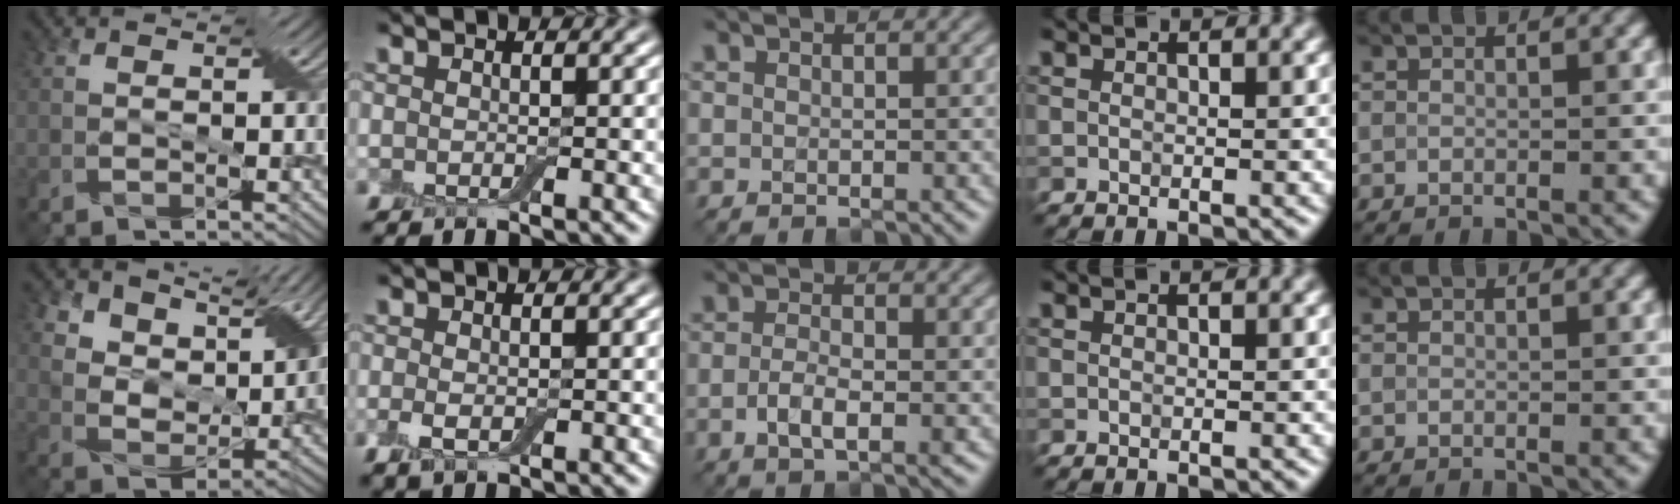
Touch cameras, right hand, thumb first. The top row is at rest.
{"thumb": {"total": 8.1, "force": [6.3, 4.2, 2.8], "torque": [-0.074, -0.014, 0.119]}, "index": {"total": 1.8, "force": [-0.3, 1.0, 1.4], "torque": [-0.036, -0.008, -0.006]}, "middle": {"total": 2.5, "force": [-1.0, 0.9, 2.1], "torque": [-0.046, -0.010, -0.021]}}